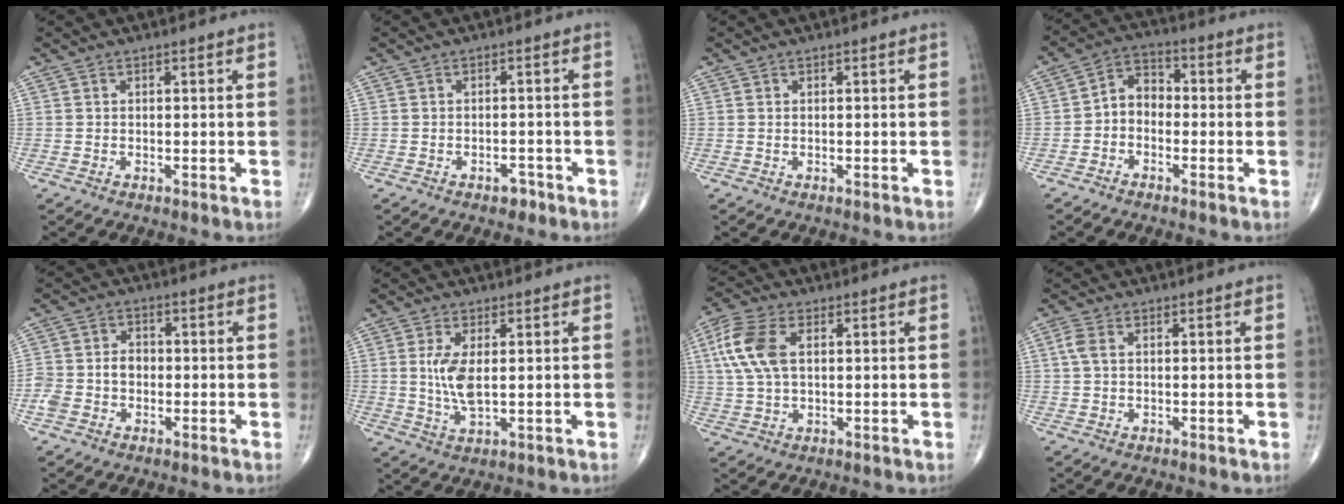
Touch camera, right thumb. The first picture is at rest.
{"total": 2.1, "force": [-1.4, 1.2, 1.0], "torque": [-0.009, 0.008, -0.018]}
{"total": 0.0}
{"total": 5.7, "force": [-1.4, 4.4, 3.4], "torque": [-0.033, 0.029, -0.044]}
{"total": 6.0, "force": [-1.3, 4.7, 3.5], "torque": [-0.064, 0.026, -0.026]}
{"total": 6.3, "force": [0.7, 2.5, 5.7], "torque": [-0.122, -0.013, 0.019]}
{"total": 10.2, "force": [2.5, 5.6, 8.2], "torque": [-0.192, 0.011, 0.047]}
{"total": 2.5, "force": [0.6, 1.4, 2.0], "torque": [-0.059, 0.013, 0.013]}